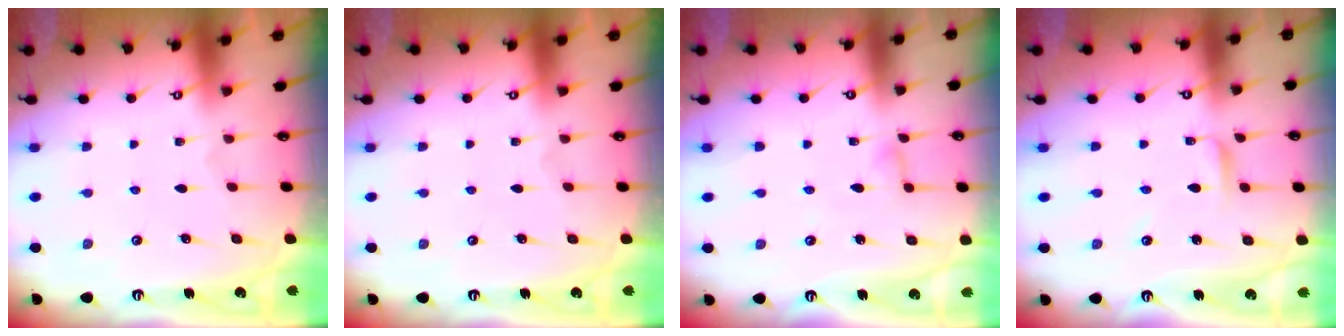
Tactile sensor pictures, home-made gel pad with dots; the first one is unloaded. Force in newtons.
{"total": 0.0}
{"total": 3.0, "press": 3.0, "slide": 0.3}
{"total": 2.7, "press": 2.7, "slide": 0.2}